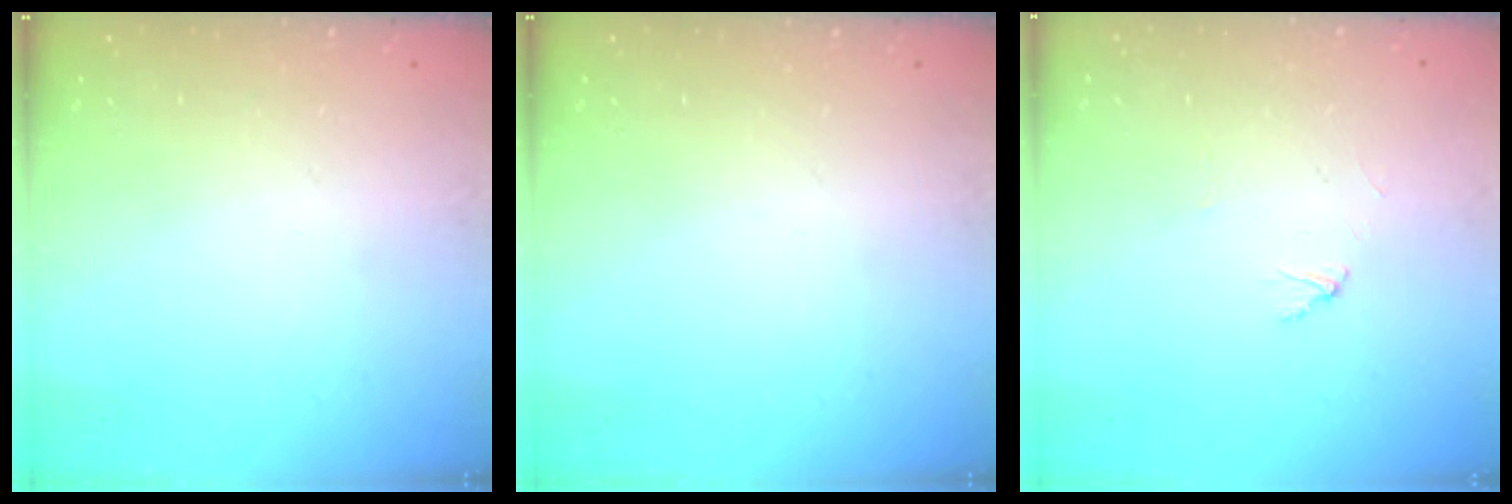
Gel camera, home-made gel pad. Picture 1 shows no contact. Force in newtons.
{"total": 0.0}
{"total": 2.6, "press": 2.6, "slide": 0.2}